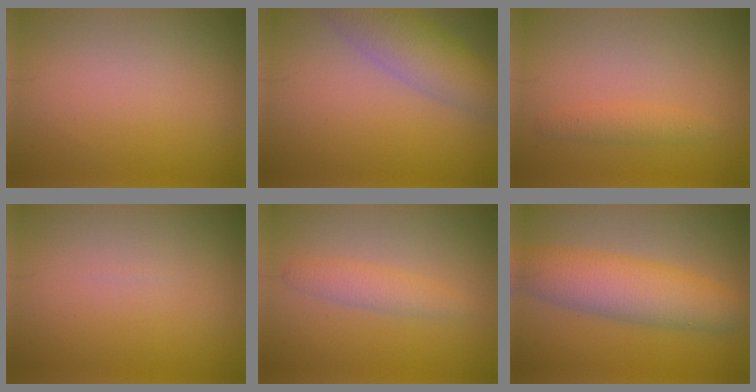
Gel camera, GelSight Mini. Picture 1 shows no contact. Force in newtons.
{"total": 5.5, "press": 5.5, "slide": 0.3}
{"total": 1.5, "press": 1.5, "slide": 0.1}
{"total": 0.0}
{"total": 2.1, "press": 2.1, "slide": 0.2}
{"total": 6.4, "press": 6.4, "slide": 0.2}